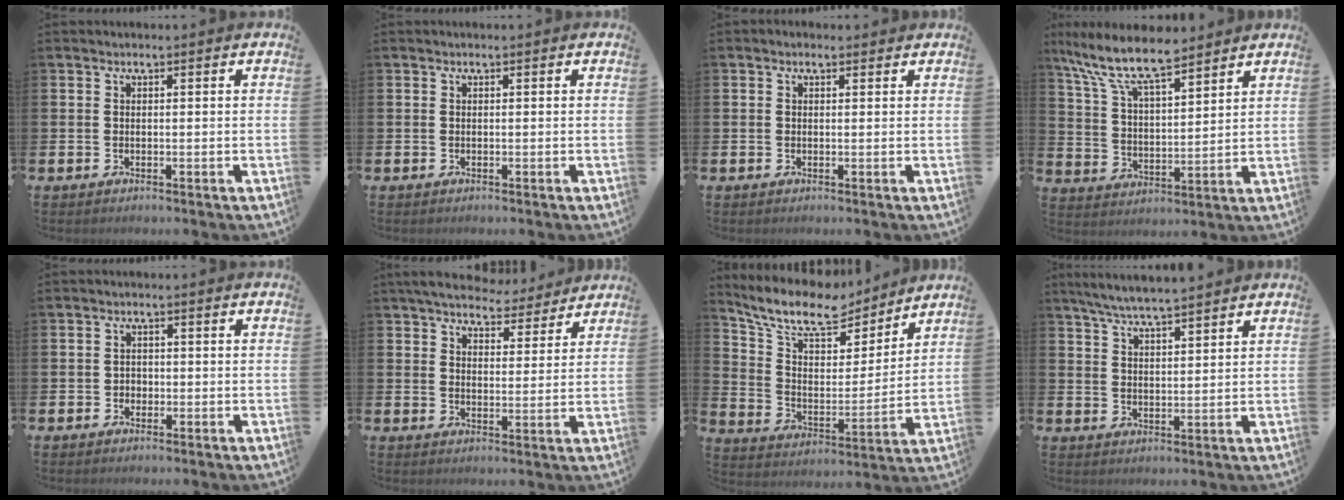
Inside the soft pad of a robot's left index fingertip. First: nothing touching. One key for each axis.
{"total": 0.0}
{"total": 0.7, "fx": 0.3, "fy": 0.5, "fz": 0.4, "tx": -0.006, "ty": 0.006, "tz": 0.004}
{"total": 10.3, "fx": 8.8, "fy": 2.4, "fz": 4.9, "tx": -0.132, "ty": -0.037, "tz": 0.158}
{"total": 1.4, "fx": -0.4, "fy": 1.3, "fz": 0.3, "tx": 0.001, "ty": 0.001, "tz": -0.013}
{"total": 6.7, "fx": 6.3, "fy": 1.6, "fz": 1.2, "tx": -0.040, "ty": -0.040, "tz": 0.110}
{"total": 11.1, "fx": 9.7, "fy": 3.6, "fz": 3.9, "tx": -0.115, "ty": -0.063, "tz": 0.166}
{"total": 5.5, "fx": 5.3, "fy": 0.0, "fz": 1.6, "tx": -0.048, "ty": -0.019, "tz": 0.095}